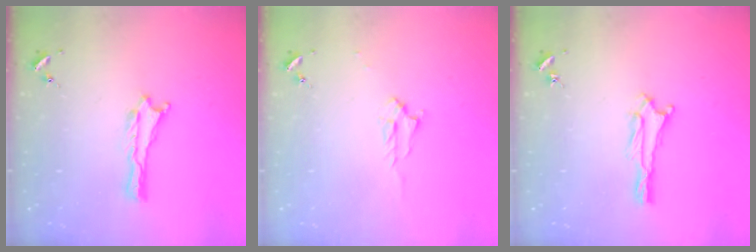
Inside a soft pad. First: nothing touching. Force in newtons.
{"total": 1.7, "press": 1.6, "slide": 0.2}
{"total": 0.7, "press": 0.7, "slide": 0.1}